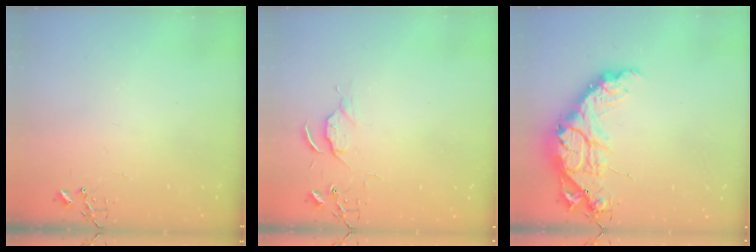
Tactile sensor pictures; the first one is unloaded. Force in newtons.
{"total": 5.1, "press": 5.1, "slide": 0.7}
{"total": 17.5, "press": 17.5, "slide": 1.5}